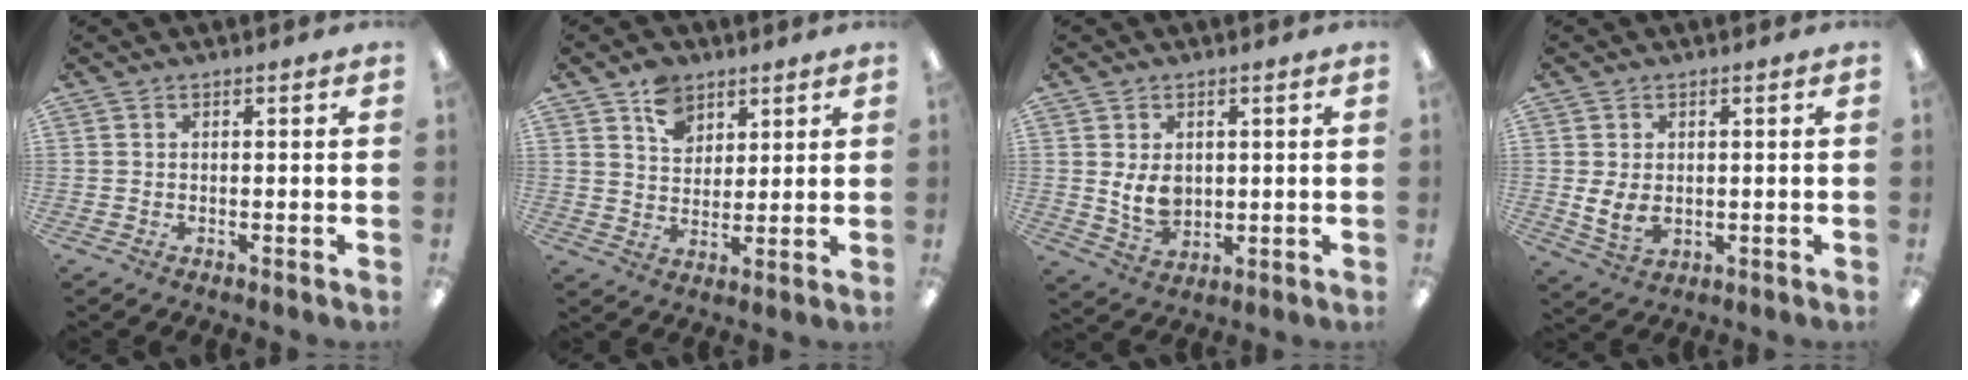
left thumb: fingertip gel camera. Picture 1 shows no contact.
{"total": 8.3, "force": [5.1, 5.9, 2.7], "torque": [-0.036, -0.018, 0.094]}
{"total": 6.7, "force": [1.3, 5.1, 4.1], "torque": [-0.073, -0.005, 0.021]}
{"total": 5.4, "force": [0.2, 3.7, 3.9], "torque": [-0.065, -0.005, 0.003]}